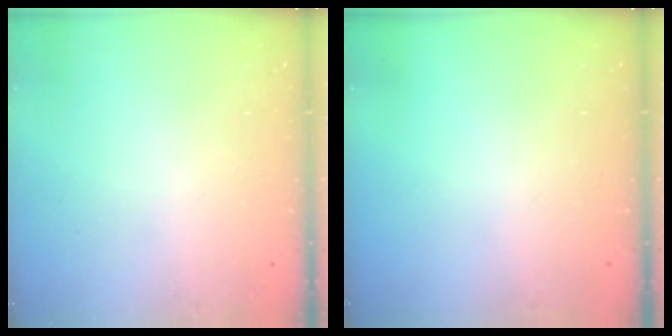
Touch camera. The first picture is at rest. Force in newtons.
{"total": 0.0}